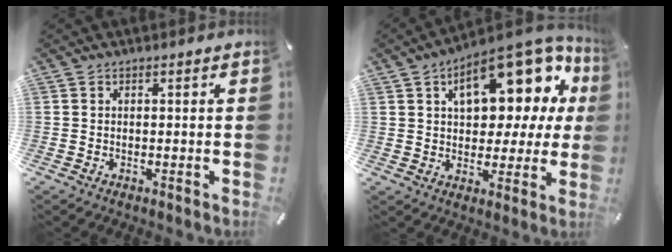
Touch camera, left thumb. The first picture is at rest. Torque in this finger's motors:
{"motor_torque": [2.53, 2.48, 1.54, -1.23, 0.50]}